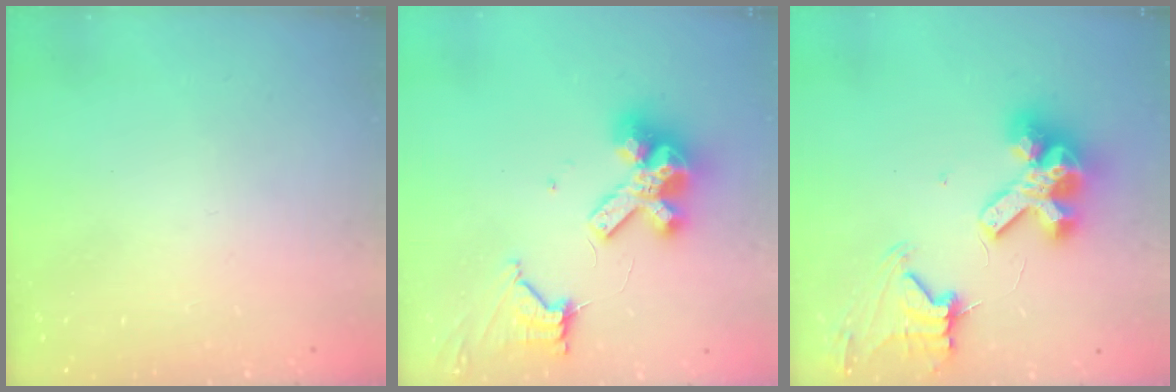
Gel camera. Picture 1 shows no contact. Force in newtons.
{"total": 14.3, "press": 14.2, "slide": 1.7}
{"total": 15.0, "press": 14.9, "slide": 1.8}